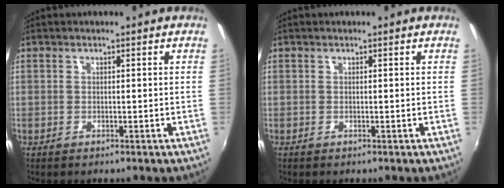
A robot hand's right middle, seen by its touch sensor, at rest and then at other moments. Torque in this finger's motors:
{"motor_torque": [0.01, -0.01, 0.00, 0.00]}